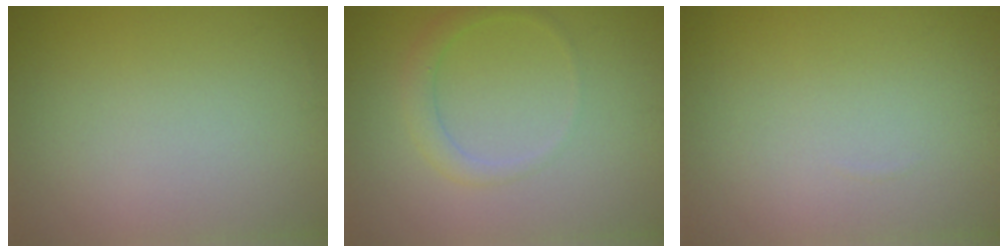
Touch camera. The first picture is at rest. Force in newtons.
{"total": 1.8, "press": 1.8, "slide": 0.1}
{"total": 0.0}